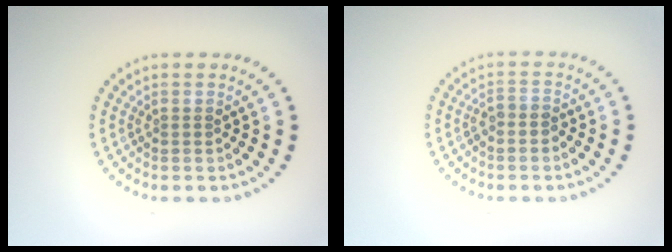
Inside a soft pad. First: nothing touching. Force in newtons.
{"total": 1.1, "press": 0.9, "slide": 0.7}